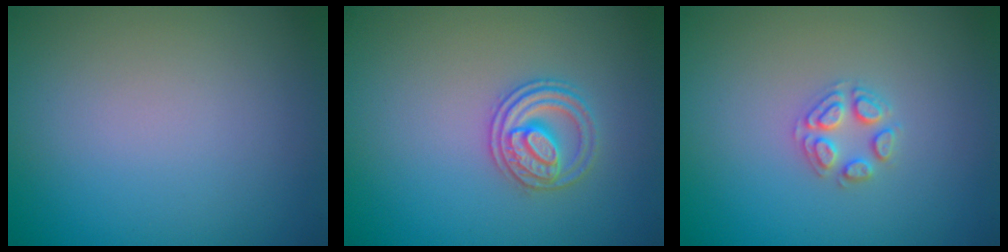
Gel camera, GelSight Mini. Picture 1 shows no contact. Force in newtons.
{"total": 2.6, "press": 2.5, "slide": 0.7}
{"total": 2.2, "press": 2.2, "slide": 0.2}